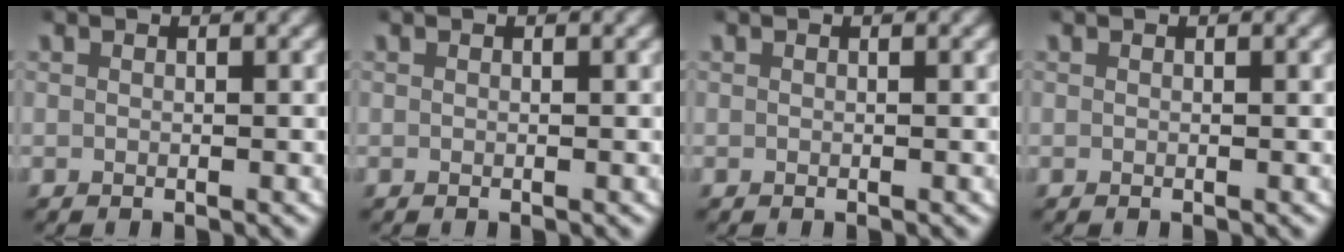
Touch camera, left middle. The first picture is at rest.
{"total": 0.0}
{"total": 0.0}
{"total": 0.0}